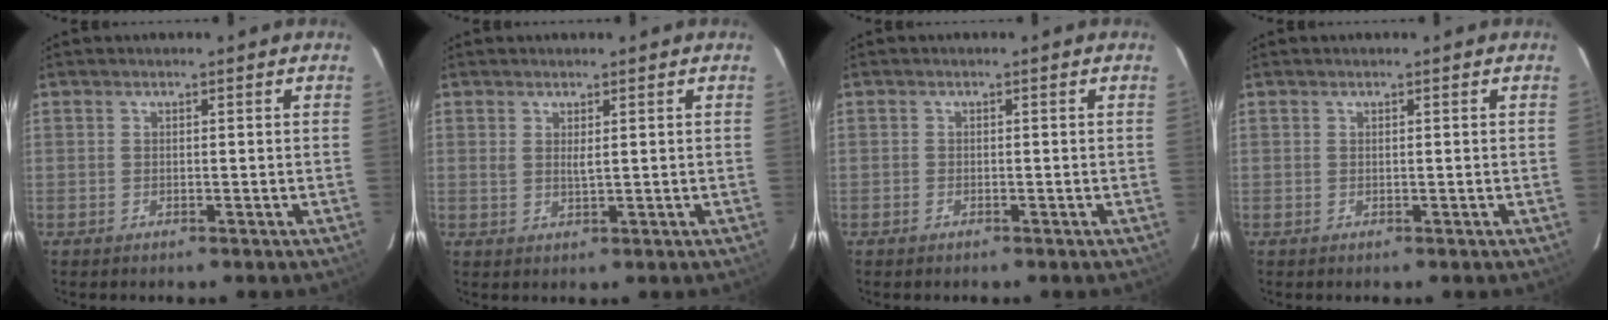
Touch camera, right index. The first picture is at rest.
{"total": 1.6, "force": [0.6, 0.3, 1.4], "torque": [-0.023, -0.002, 0.011]}
{"total": 0.8, "force": [-0.6, 0.5, 0.1], "torque": [-0.003, 0.001, -0.011]}
{"total": 0.0}